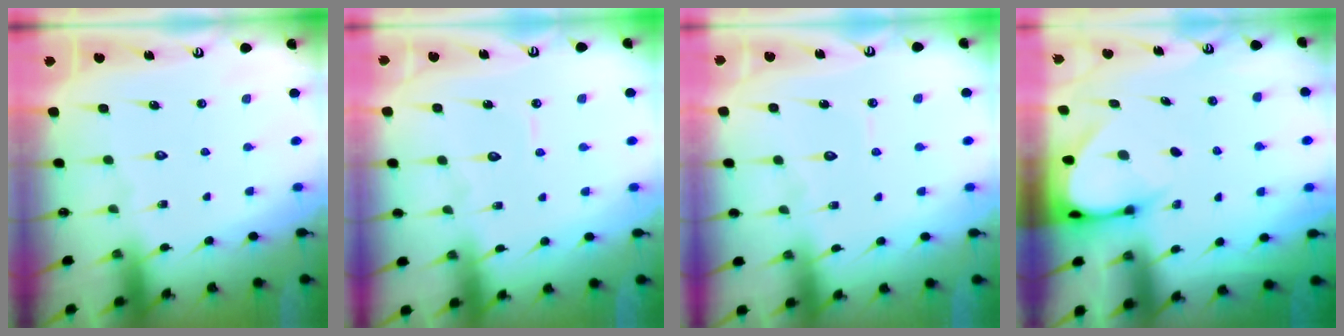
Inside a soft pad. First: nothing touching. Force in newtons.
{"total": 4.2, "press": 4.2, "slide": 0.4}
{"total": 3.8, "press": 3.8, "slide": 0.4}
{"total": 3.3, "press": 3.3, "slide": 0.2}